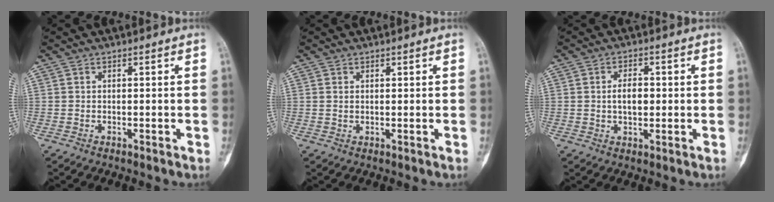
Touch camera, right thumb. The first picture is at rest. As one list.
[{"total": 0.7, "force": [0.3, 0.5, 0.5], "torque": [-0.001, 0.002, 0.005]}, {"total": 4.4, "force": [0.1, 2.7, 3.5], "torque": [-0.048, 0.007, 0.000]}]